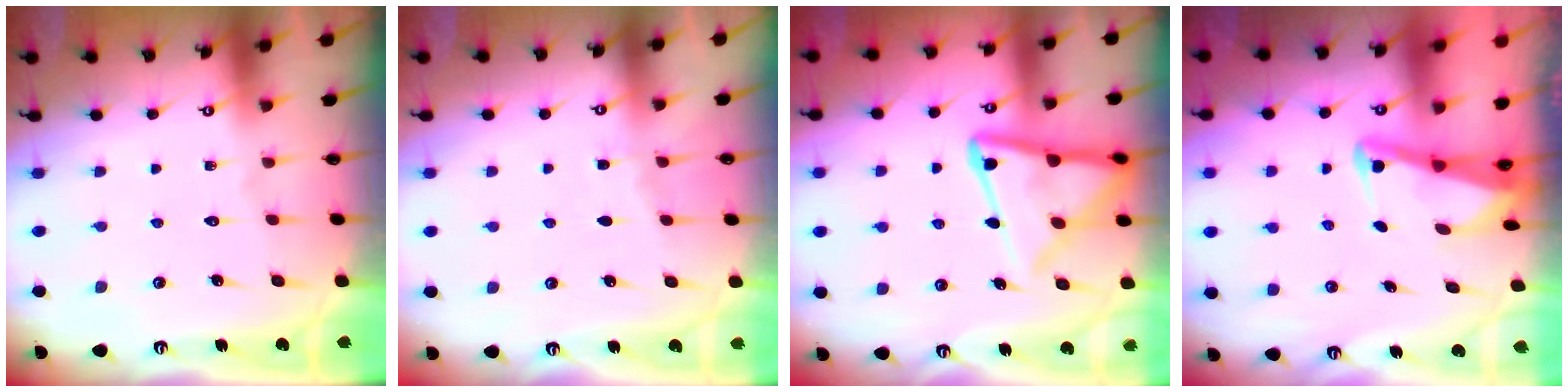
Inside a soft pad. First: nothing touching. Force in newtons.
{"total": 2.7, "press": 2.7, "slide": 0.4}
{"total": 14.2, "press": 14.2, "slide": 1.5}
{"total": 3.0, "press": 3.0, "slide": 0.3}